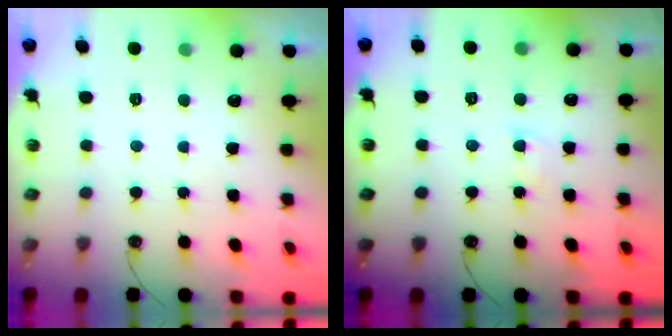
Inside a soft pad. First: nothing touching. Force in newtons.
{"total": 1.7, "press": 1.6, "slide": 0.3}